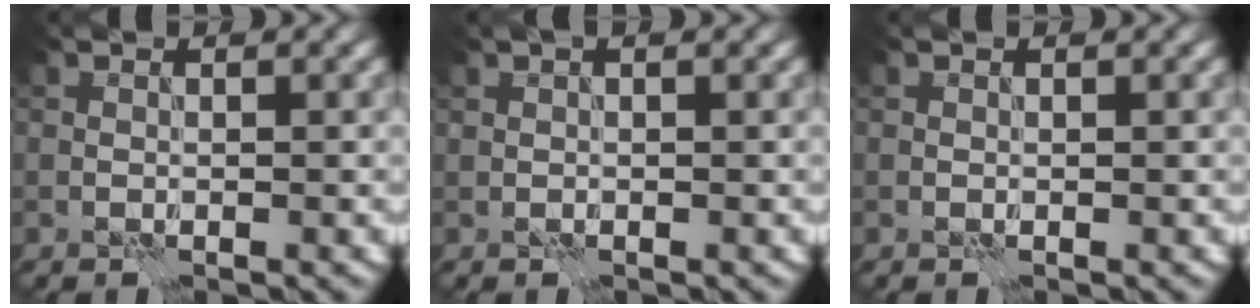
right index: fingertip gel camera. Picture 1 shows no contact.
{"total": 1.1, "force": [0.8, 0.4, 0.6], "torque": [-0.010, 0.002, 0.012]}
{"total": 0.0}